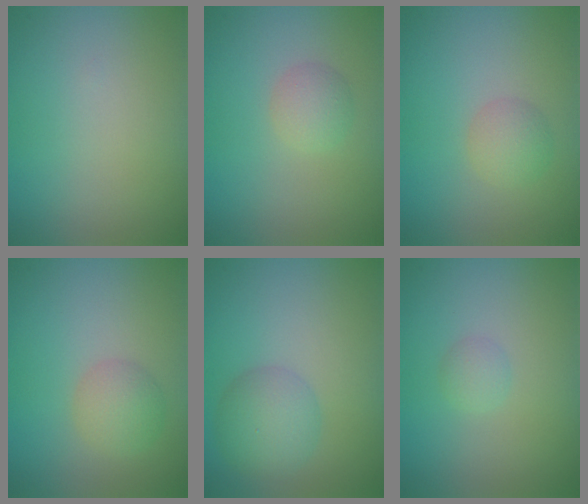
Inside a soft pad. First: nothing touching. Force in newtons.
{"total": 1.8, "press": 1.8, "slide": 0.1}
{"total": 1.9, "press": 1.9, "slide": 0.0}
{"total": 2.5, "press": 2.5, "slide": 0.0}
{"total": 4.0, "press": 4.0, "slide": 0.2}
{"total": 1.0, "press": 1.0, "slide": 0.1}